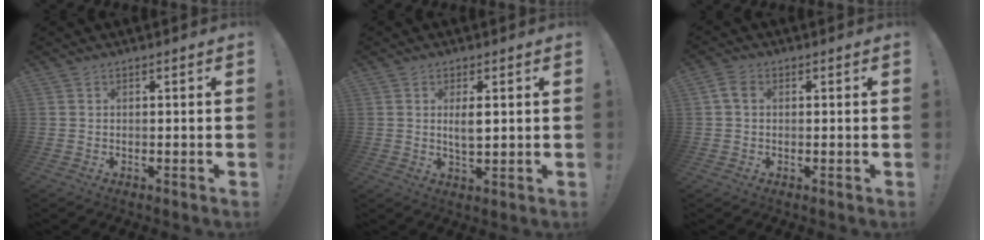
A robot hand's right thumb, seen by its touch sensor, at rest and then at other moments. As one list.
[{"total": 4.1, "force": [0.9, 1.5, 3.7], "torque": [-0.058, -0.007, 0.012]}, {"total": 4.0, "force": [0.8, 2.9, 2.6], "torque": [-0.044, 0.006, 0.017]}]